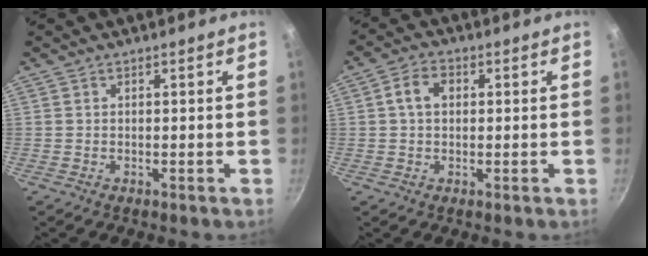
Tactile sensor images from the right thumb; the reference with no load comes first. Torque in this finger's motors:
{"motor_torque": [0.24, 1.47, 0.40, -0.19, 0.00]}